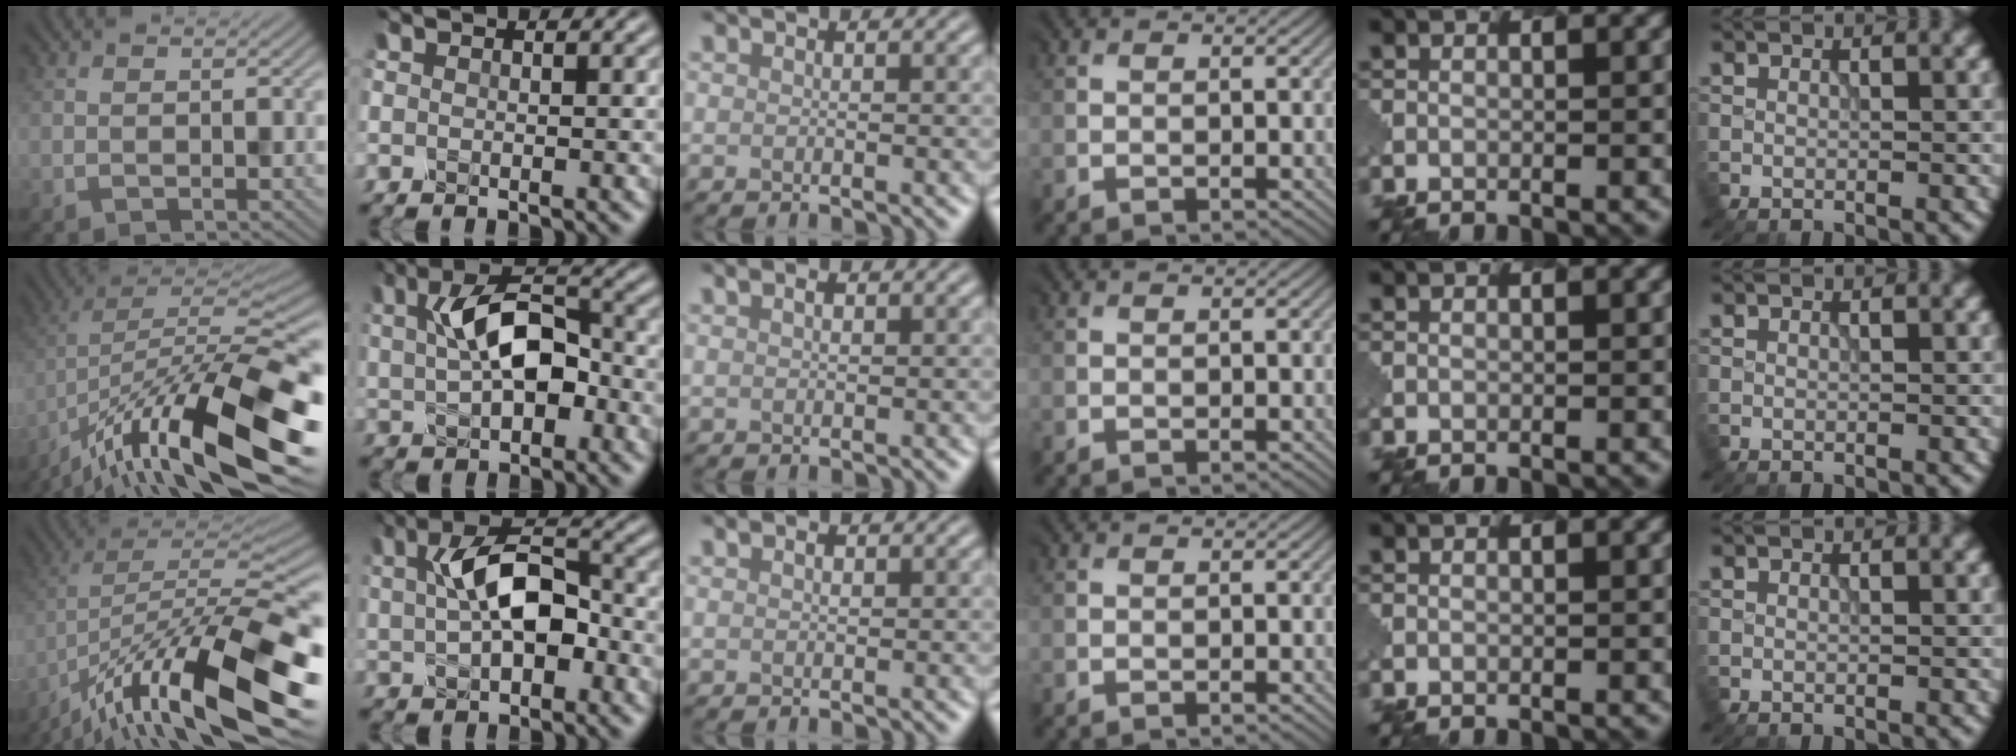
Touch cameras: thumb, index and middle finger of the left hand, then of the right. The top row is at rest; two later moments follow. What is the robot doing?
{"motion": "disassemble", "object": "battery cover"}